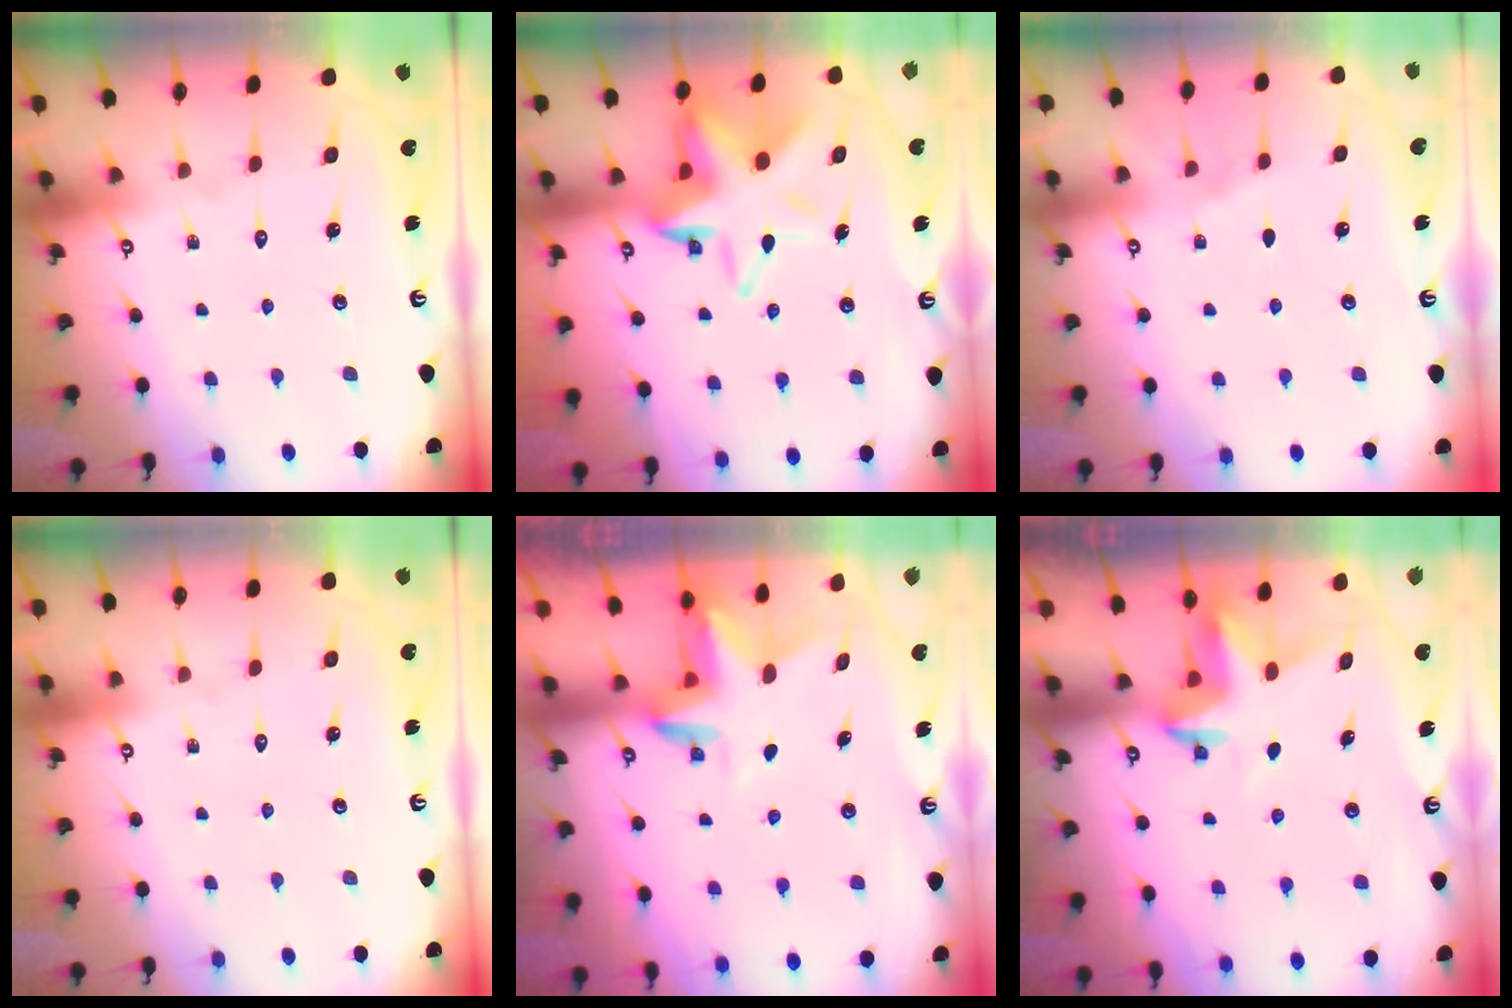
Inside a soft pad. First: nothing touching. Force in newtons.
{"total": 11.7, "press": 11.3, "slide": 3.2}
{"total": 1.8, "press": 1.3, "slide": 1.2}
{"total": 0.0}
{"total": 3.0, "press": 3.0, "slide": 0.2}
{"total": 3.5, "press": 3.5, "slide": 0.3}